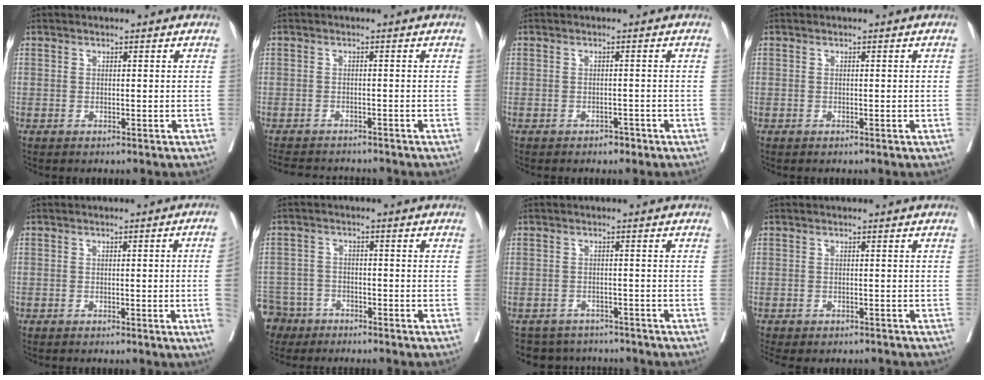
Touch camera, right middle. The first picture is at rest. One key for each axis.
{"total": 7.6, "fx": -7.0, "fy": 1.8, "fz": 2.1, "tx": -0.033, "ty": -0.008, "tz": -0.099}
{"total": 1.3, "fx": -1.0, "fy": 0.6, "fz": 0.6, "tx": -0.010, "ty": 0.000, "tz": -0.011}
{"total": 0.0}
{"total": 5.0, "fx": -1.0, "fy": -1.1, "fz": 4.8, "tx": -0.057, "ty": -0.003, "tz": -0.012}
{"total": 8.9, "fx": -6.6, "fy": 5.8, "fz": 1.3, "tx": -0.053, "ty": -0.006, "tz": -0.120}
{"total": 6.5, "fx": -5.9, "fy": 2.7, "fz": 0.7, "tx": -0.010, "ty": 0.000, "tz": -0.076}
{"total": 6.8, "fx": -5.7, "fy": 2.8, "fz": 2.3, "tx": -0.041, "ty": -0.005, "tz": -0.072}